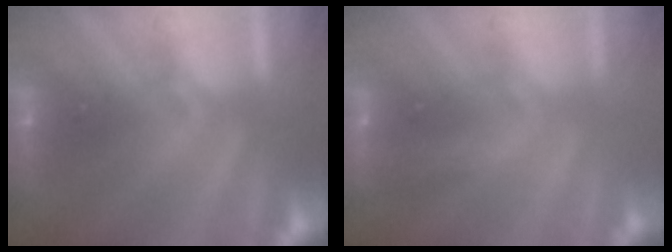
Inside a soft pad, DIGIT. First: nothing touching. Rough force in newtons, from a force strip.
{"total": 2.9}